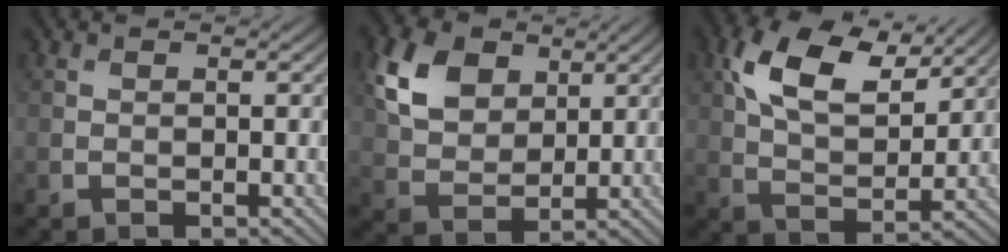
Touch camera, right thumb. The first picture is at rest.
{"total": 8.6, "force": [3.8, 5.9, 4.9], "torque": [-0.130, 0.005, 0.066]}
{"total": 11.7, "force": [5.7, 5.9, 8.3], "torque": [-0.179, 0.011, 0.111]}